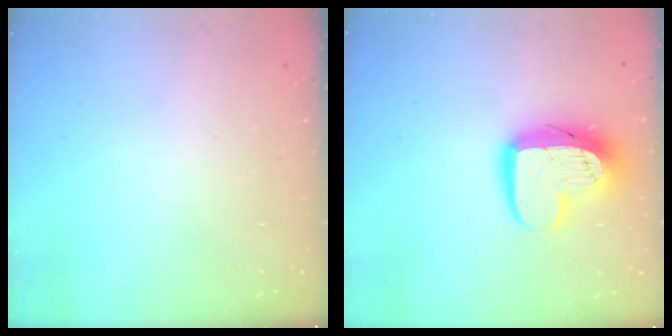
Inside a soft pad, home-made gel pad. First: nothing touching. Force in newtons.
{"total": 14.3, "press": 14.3, "slide": 1.2}